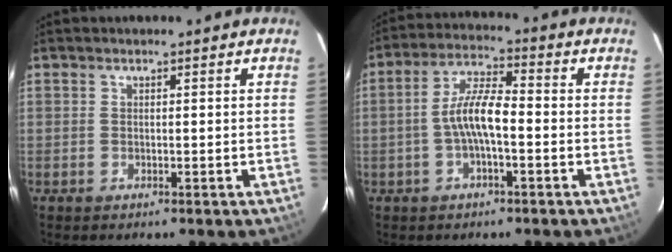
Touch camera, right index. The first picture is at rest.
{"total": 7.4, "force": [-1.8, 1.8, 6.9], "torque": [-0.142, 0.015, -0.033]}